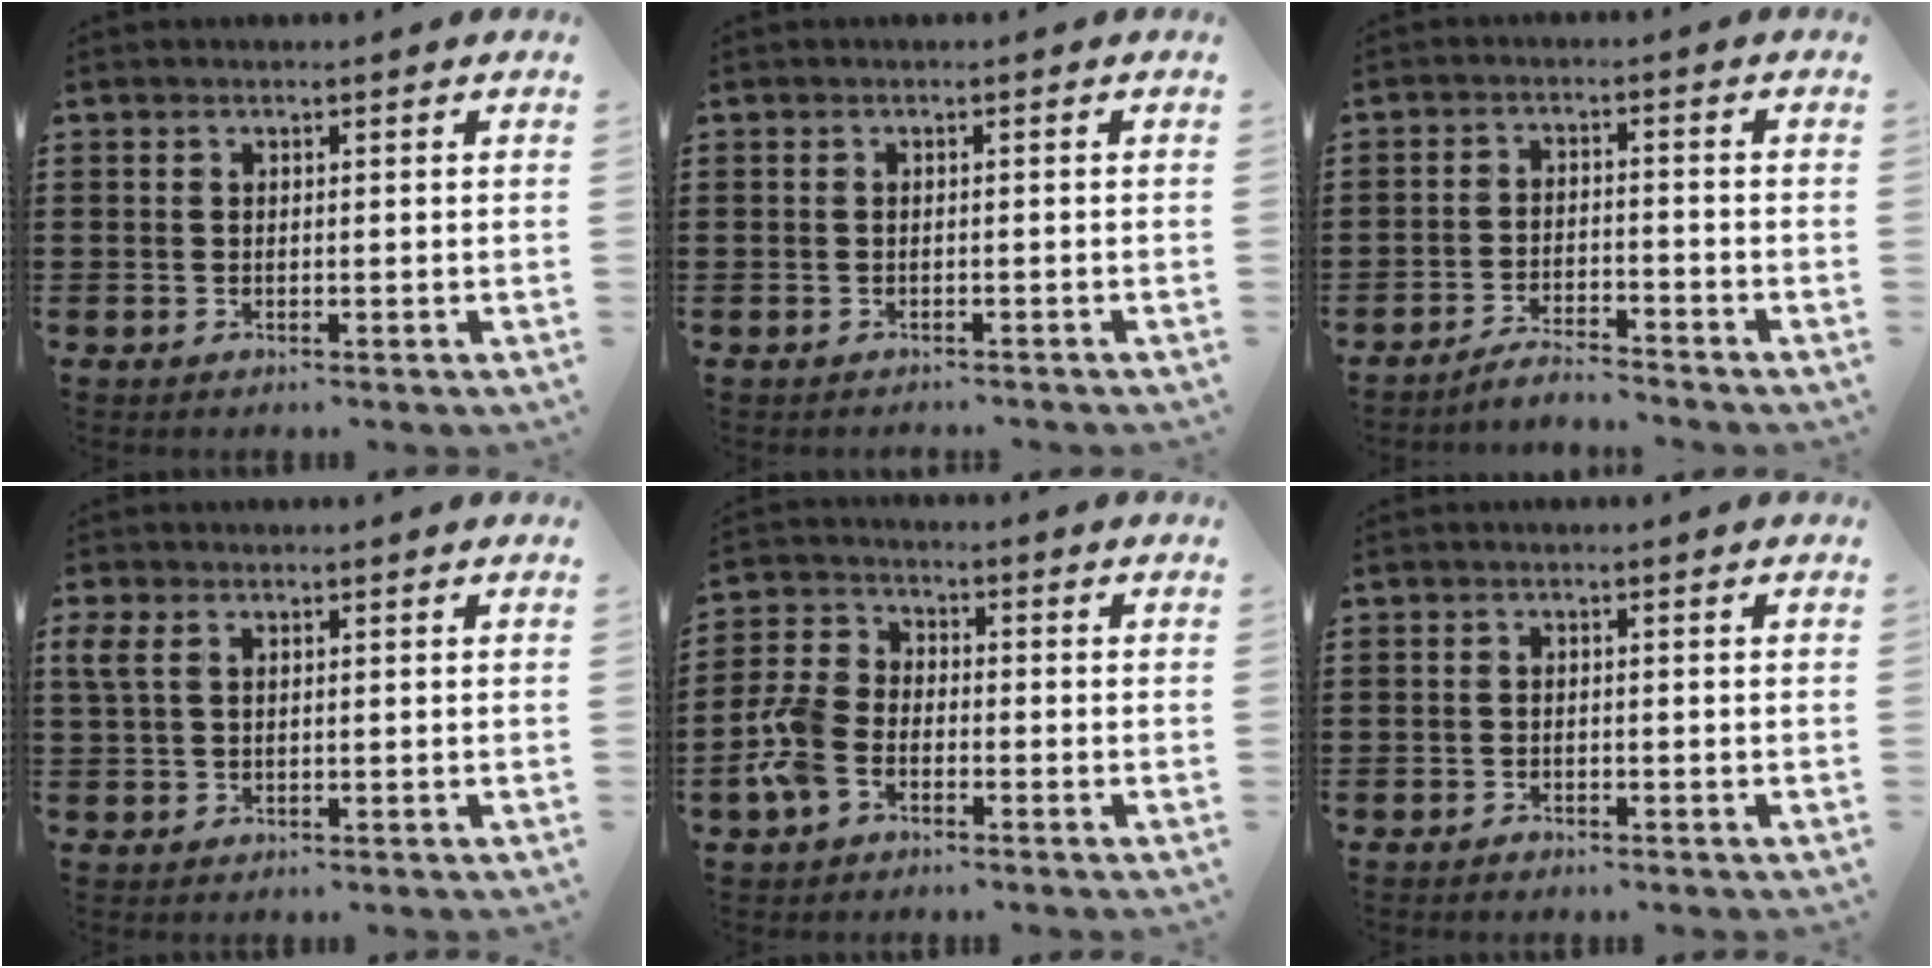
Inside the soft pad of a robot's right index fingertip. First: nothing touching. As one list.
[{"total": 0.5, "force": [-0.5, 0.0, 0.0], "torque": [-0.002, -0.002, -0.011]}, {"total": 3.6, "force": [-3.5, -0.1, 0.5], "torque": [-0.013, 0.005, -0.073]}, {"total": 2.5, "force": [0.9, 1.4, 1.8], "torque": [-0.049, 0.004, 0.013]}, {"total": 6.2, "force": [-3.1, 3.8, 3.8], "torque": [-0.110, 0.003, -0.070]}, {"total": 0.8, "force": [-0.8, 0.1, 0.1], "torque": [-0.004, -0.002, -0.016]}]